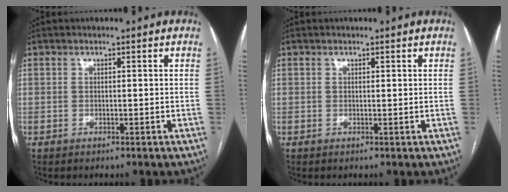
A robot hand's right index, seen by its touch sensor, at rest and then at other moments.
{"total": 0.0}